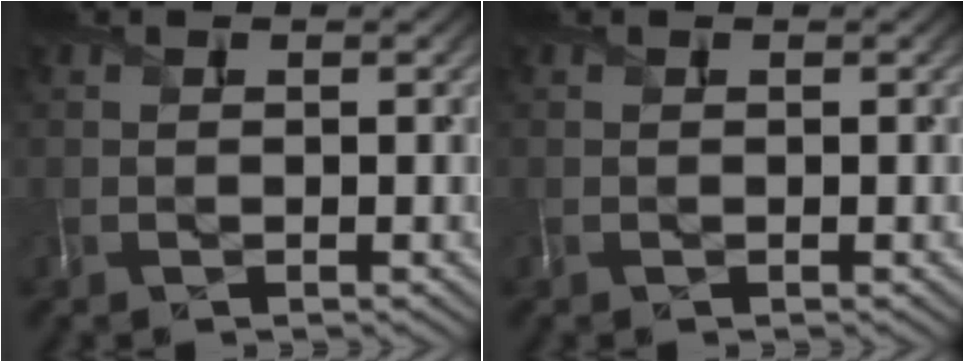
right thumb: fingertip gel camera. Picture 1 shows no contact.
{"total": 0.0}